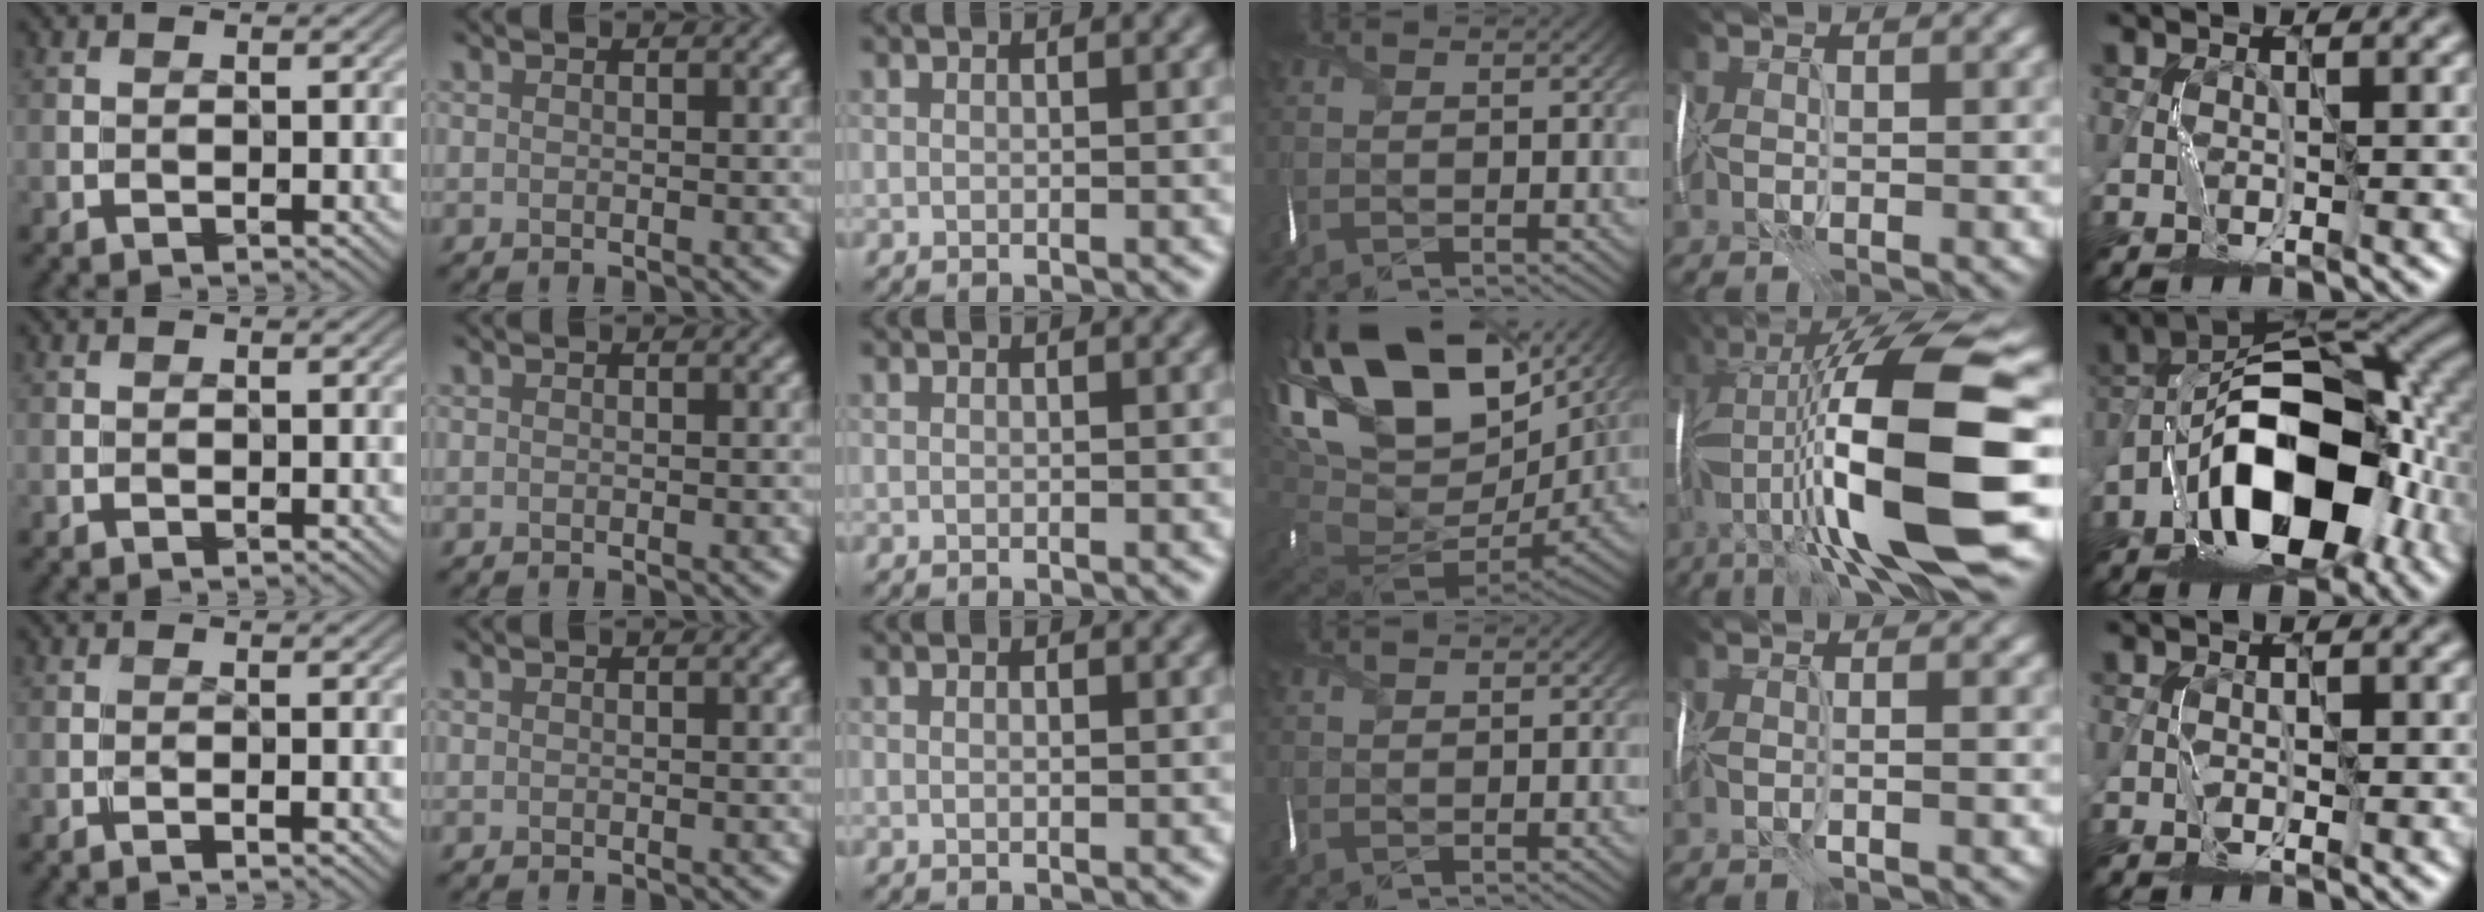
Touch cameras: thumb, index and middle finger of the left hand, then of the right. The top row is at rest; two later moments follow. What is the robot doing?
{"motion": "wrap", "object": "ribbon"}